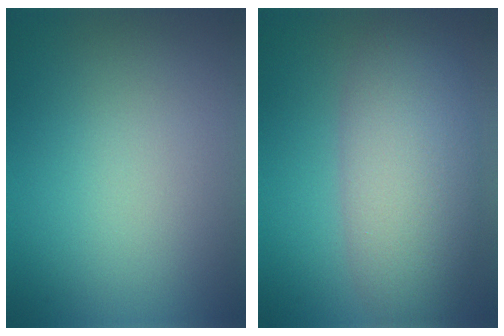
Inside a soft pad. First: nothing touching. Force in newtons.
{"total": 7.2, "press": 7.2, "slide": 0.4}